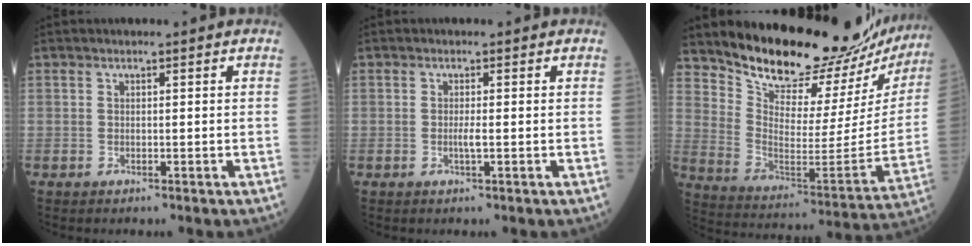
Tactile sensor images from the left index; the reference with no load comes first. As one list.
[{"total": 1.3, "force": [-0.7, -0.1, 1.1], "torque": [-0.026, -0.007, -0.013]}, {"total": 24.2, "force": [22.6, 4.5, 7.4], "torque": [-0.124, -0.113, 0.312]}]